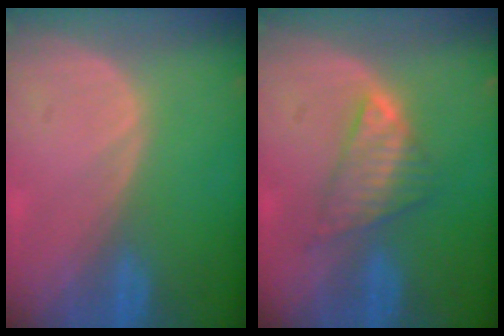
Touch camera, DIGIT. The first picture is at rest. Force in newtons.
{"total": 4.9, "press": 4.9, "slide": 0.4}